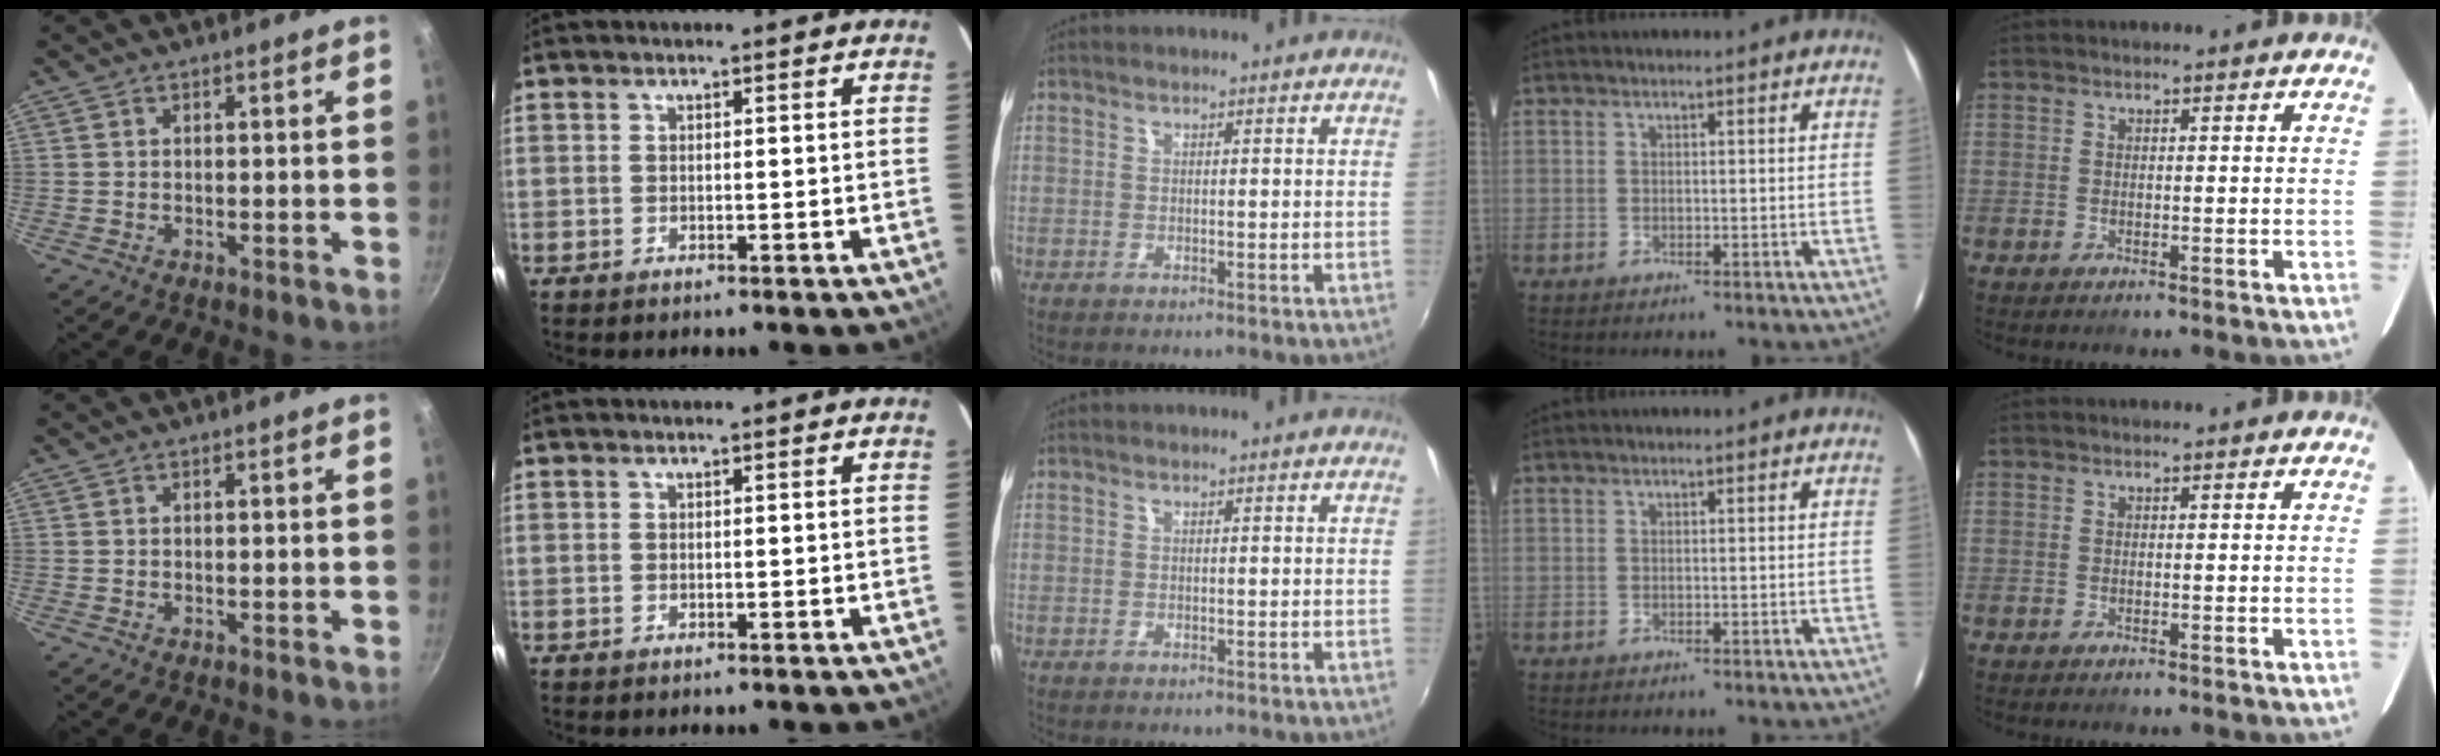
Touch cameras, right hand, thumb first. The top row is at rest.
{}